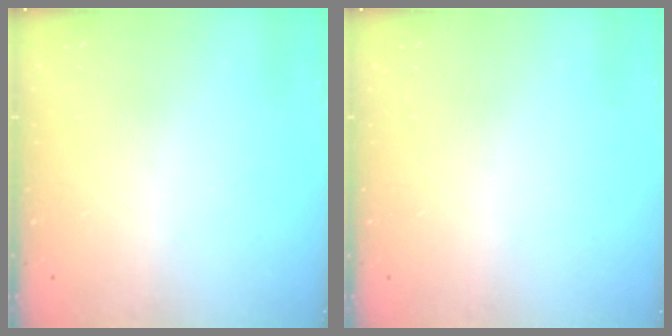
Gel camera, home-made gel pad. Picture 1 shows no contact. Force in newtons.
{"total": 0.0}